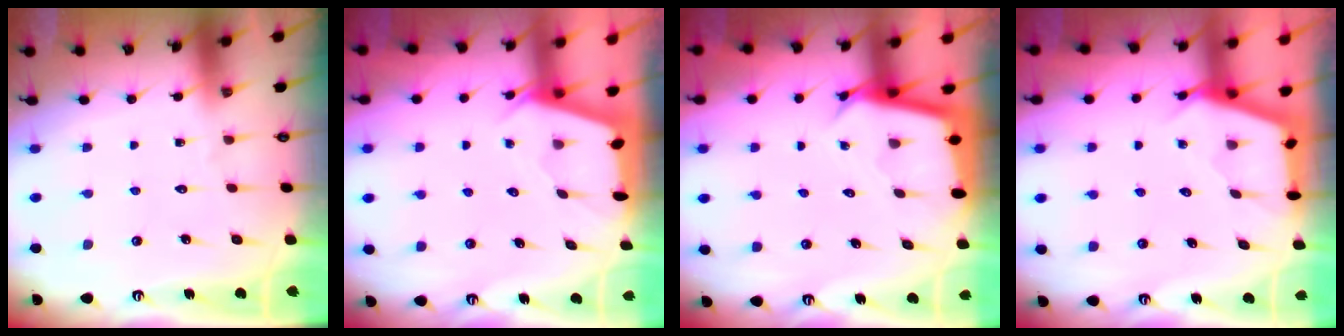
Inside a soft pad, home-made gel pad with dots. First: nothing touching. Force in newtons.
{"total": 2.0, "press": 2.0, "slide": 0.3}
{"total": 2.8, "press": 2.8, "slide": 0.2}
{"total": 2.9, "press": 2.9, "slide": 0.3}